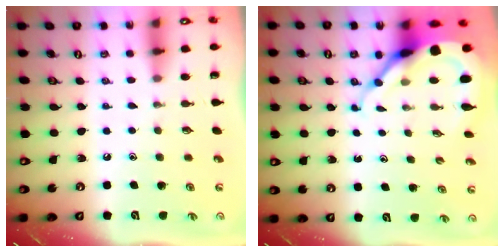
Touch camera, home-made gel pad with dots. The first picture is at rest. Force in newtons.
{"total": 9.9, "press": 9.8, "slide": 1.0}